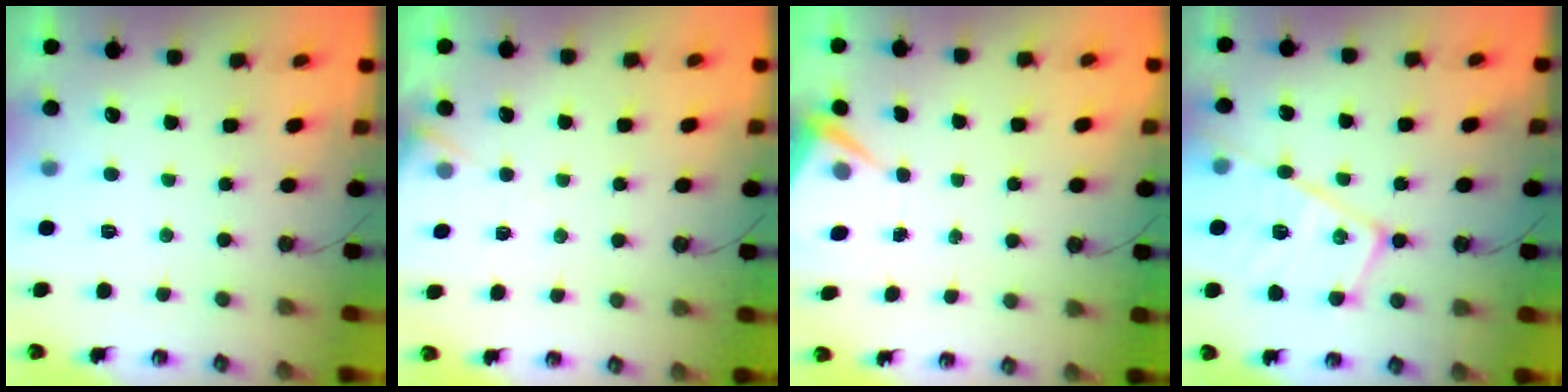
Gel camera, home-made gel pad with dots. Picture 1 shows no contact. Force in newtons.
{"total": 4.4, "press": 4.4, "slide": 0.7}
{"total": 5.8, "press": 5.7, "slide": 0.7}
{"total": 19.4, "press": 19.3, "slide": 1.9}